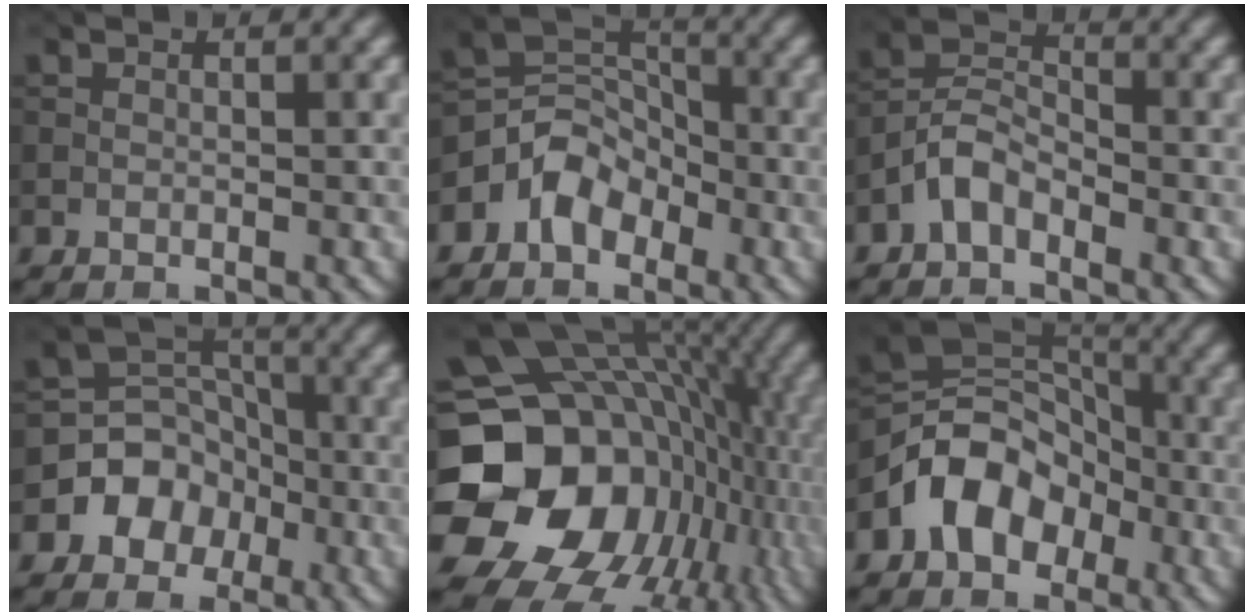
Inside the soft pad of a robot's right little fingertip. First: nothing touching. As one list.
[{"total": 4.4, "force": [-2.4, 3.2, 1.9], "torque": [-0.026, 0.010, -0.055]}, {"total": 3.2, "force": [-2.1, 1.7, 1.7], "torque": [-0.032, 0.014, -0.053]}, {"total": 5.8, "force": [-2.4, 4.9, 1.7], "torque": [0.004, 0.014, -0.068]}, {"total": 19.8, "force": [-2.2, 16.6, 10.6], "torque": [-0.197, -0.026, -0.026]}, {"total": 7.2, "force": [-3.1, 5.3, 3.8], "torque": [-0.058, 0.006, -0.071]}]